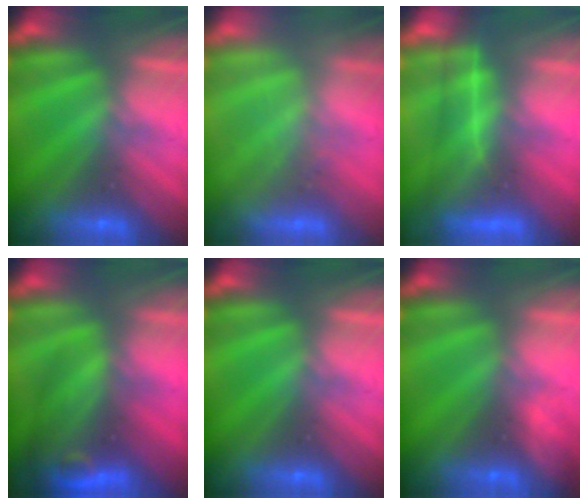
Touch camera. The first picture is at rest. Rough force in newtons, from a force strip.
{"total": 3.0}
{"total": 3.8}
{"total": 9.1}
{"total": 0.0}
{"total": 3.5}